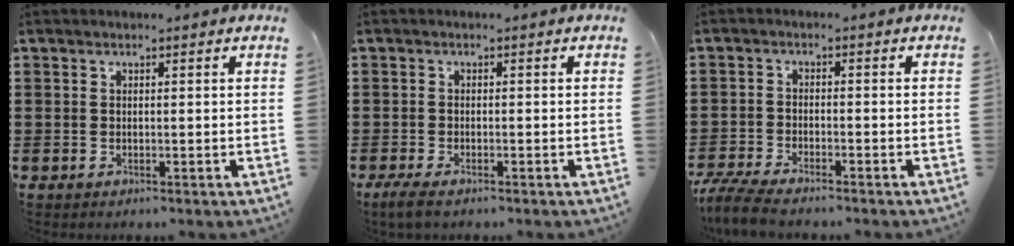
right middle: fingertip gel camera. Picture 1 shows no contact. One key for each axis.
{"total": 1.6, "fx": -1.2, "fy": 0.3, "fz": 1.1, "tx": -0.036, "ty": -0.008, "tz": -0.027}
{"total": 4.5, "fx": -4.2, "fy": 0.3, "fz": 1.7, "tx": -0.056, "ty": -0.014, "tz": -0.088}